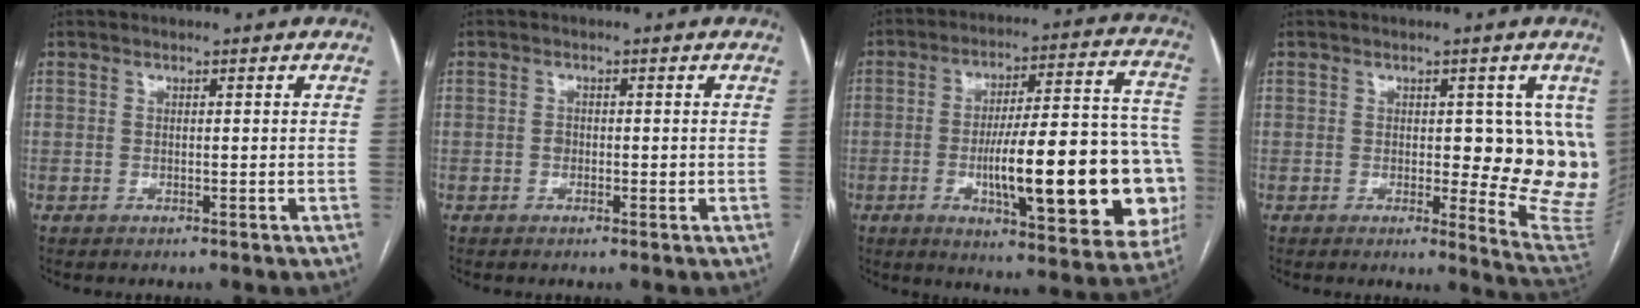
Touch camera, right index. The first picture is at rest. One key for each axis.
{"total": 1.3, "fx": 0.0, "fy": 1.0, "fz": 0.7, "tx": -0.014, "ty": 0.004, "tz": 0.001}
{"total": 26.5, "fx": -5.4, "fy": 5.4, "fz": 25.4, "tx": -0.287, "ty": 0.017, "tz": -0.062}
{"total": 11.5, "fx": 1.0, "fy": 4.2, "fz": 10.6, "tx": -0.125, "ty": -0.011, "tz": 0.012}